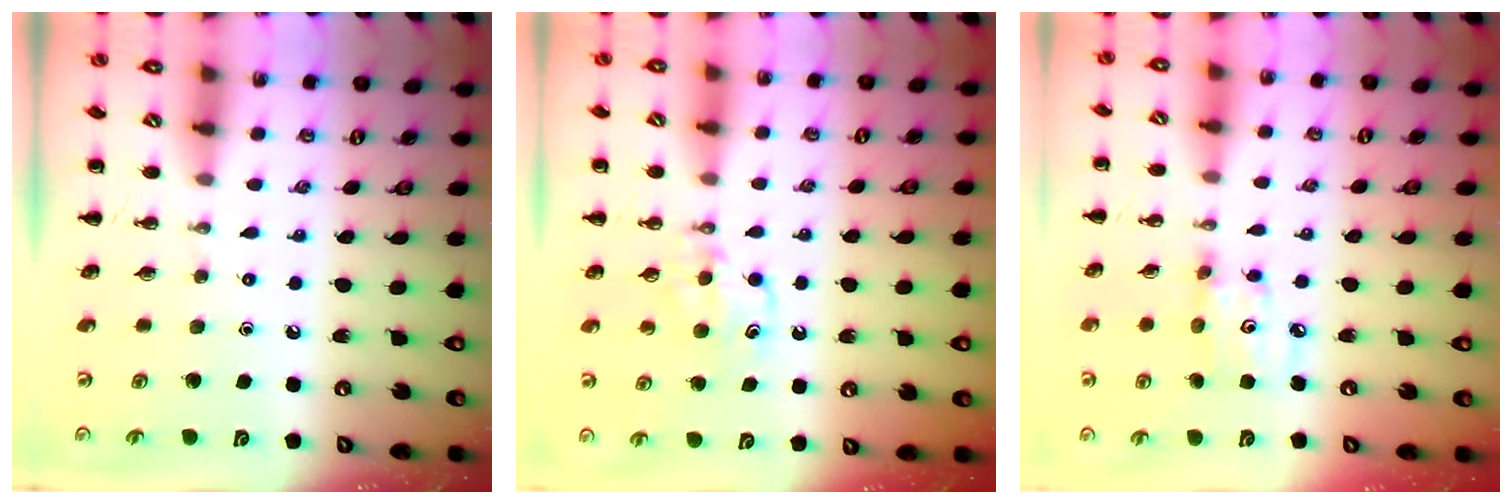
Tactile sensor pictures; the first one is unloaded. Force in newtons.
{"total": 5.7, "press": 5.5, "slide": 1.6}
{"total": 4.6, "press": 4.6, "slide": 0.5}